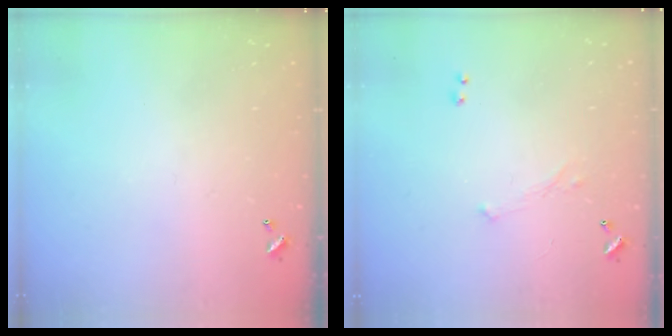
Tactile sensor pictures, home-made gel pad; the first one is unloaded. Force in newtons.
{"total": 0.7, "press": 0.3, "slide": 0.6}